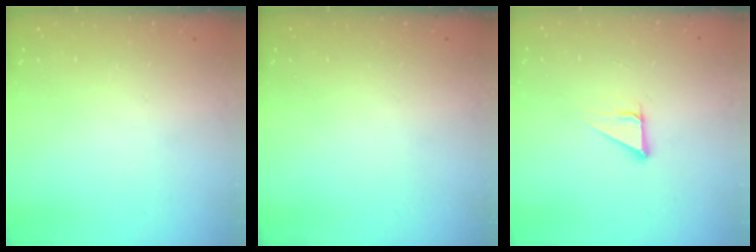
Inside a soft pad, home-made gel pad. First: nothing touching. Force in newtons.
{"total": 0.0}
{"total": 3.6, "press": 3.6, "slide": 0.1}